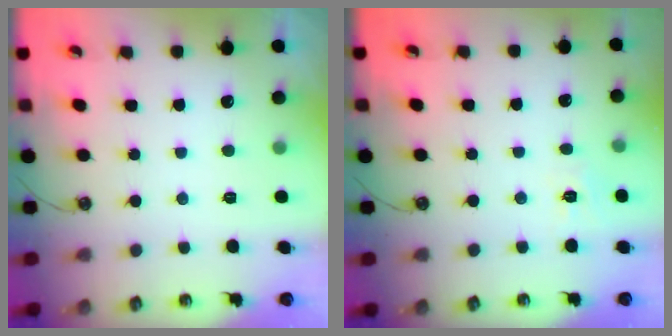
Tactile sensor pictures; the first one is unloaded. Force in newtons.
{"total": 3.0, "press": 3.0, "slide": 0.1}